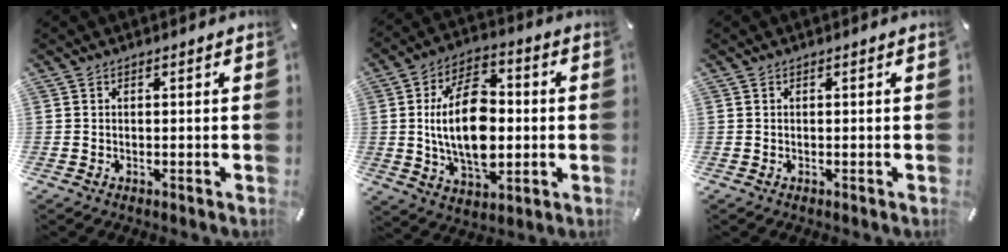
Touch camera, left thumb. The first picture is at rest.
{"total": 18.5, "force": [-0.1, 11.1, 14.8], "torque": [-0.298, -0.002, -0.010]}
{"total": 0.0}